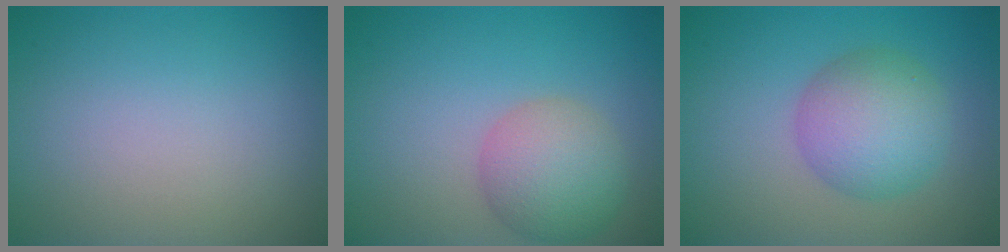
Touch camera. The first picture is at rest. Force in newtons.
{"total": 4.8, "press": 4.8, "slide": 0.1}
{"total": 5.6, "press": 5.6, "slide": 0.0}